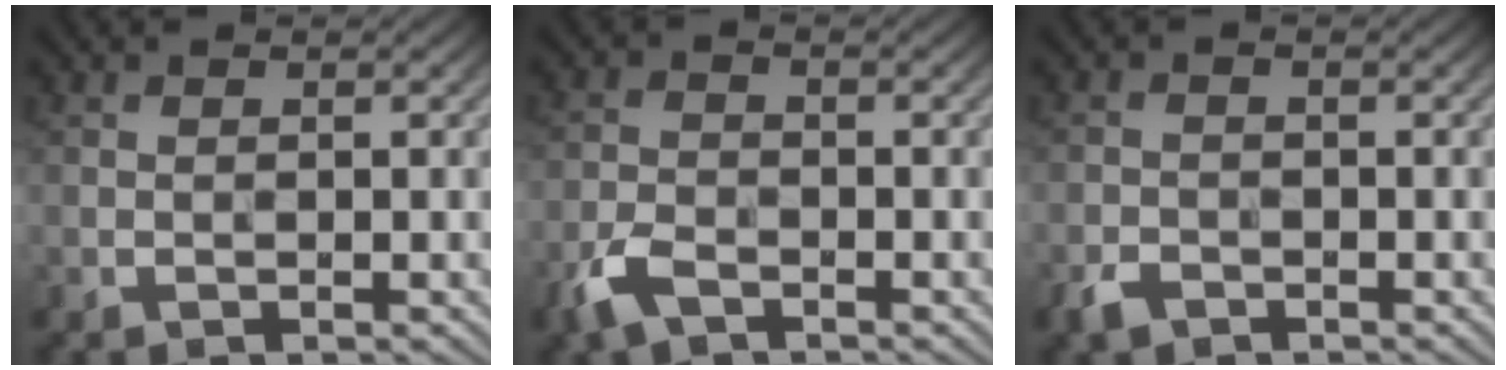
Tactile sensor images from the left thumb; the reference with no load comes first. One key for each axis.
{"total": 4.0, "fx": -2.6, "fy": 1.9, "fz": 2.3, "tx": -0.052, "ty": -0.006, "tz": -0.064}
{"total": 2.2, "fx": -1.6, "fy": 1.3, "fz": 0.9, "tx": -0.019, "ty": -0.004, "tz": -0.037}